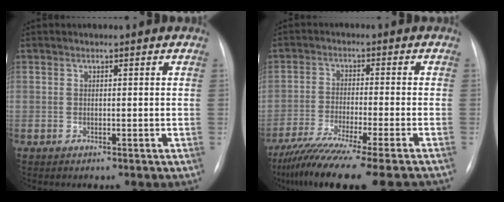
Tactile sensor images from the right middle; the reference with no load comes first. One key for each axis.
{"total": 17.0, "fx": -14.1, "fy": -0.7, "fz": 9.5, "tx": -0.148, "ty": -0.050, "tz": -0.225}